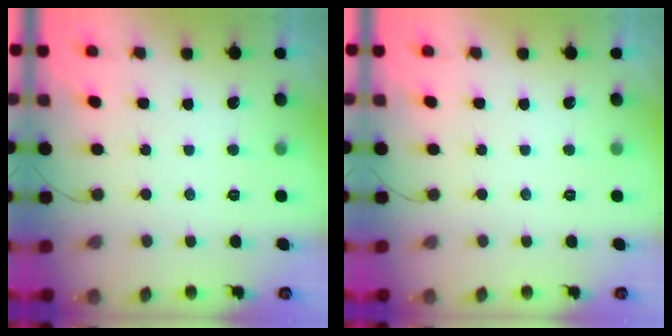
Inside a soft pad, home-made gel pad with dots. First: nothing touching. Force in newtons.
{"total": 0.0}